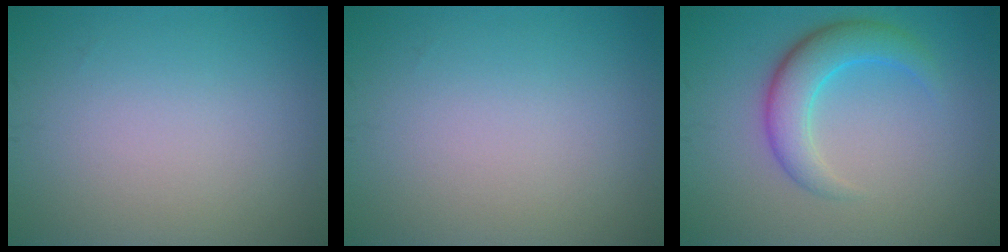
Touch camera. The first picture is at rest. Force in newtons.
{"total": 0.0}
{"total": 4.4, "press": 4.4, "slide": 0.3}